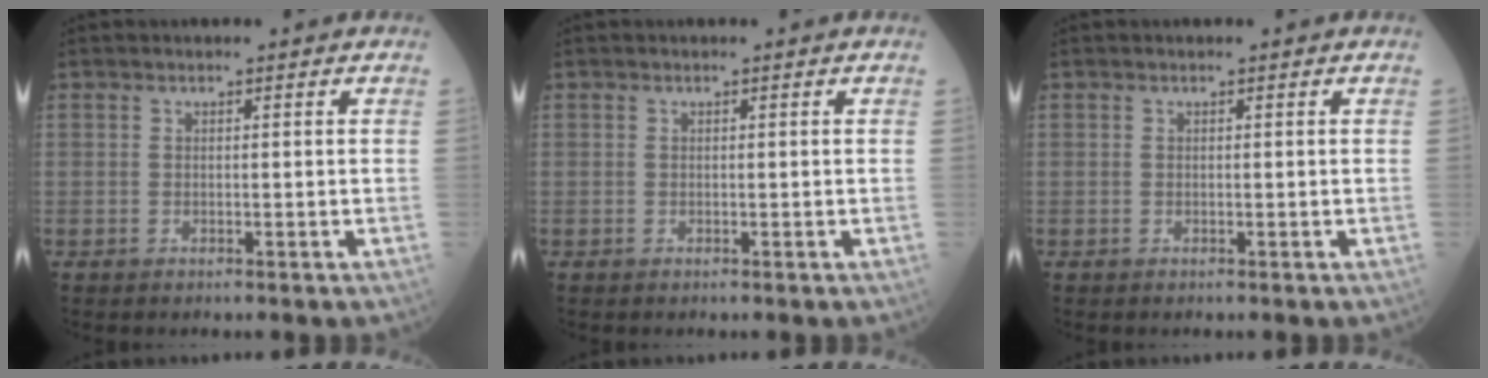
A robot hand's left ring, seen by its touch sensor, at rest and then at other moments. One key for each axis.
{"total": 0.0}
{"total": 0.0}